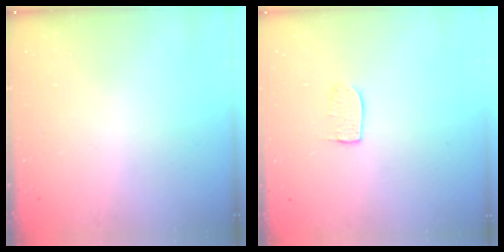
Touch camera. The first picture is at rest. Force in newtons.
{"total": 5.2, "press": 5.2, "slide": 0.3}